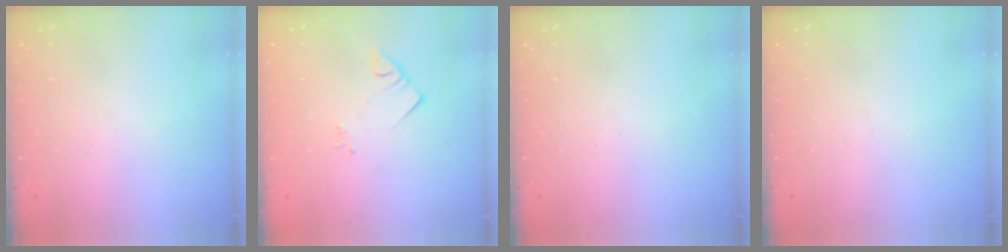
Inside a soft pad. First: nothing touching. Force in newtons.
{"total": 2.5, "press": 2.5, "slide": 0.3}
{"total": 0.0}
{"total": 0.0}